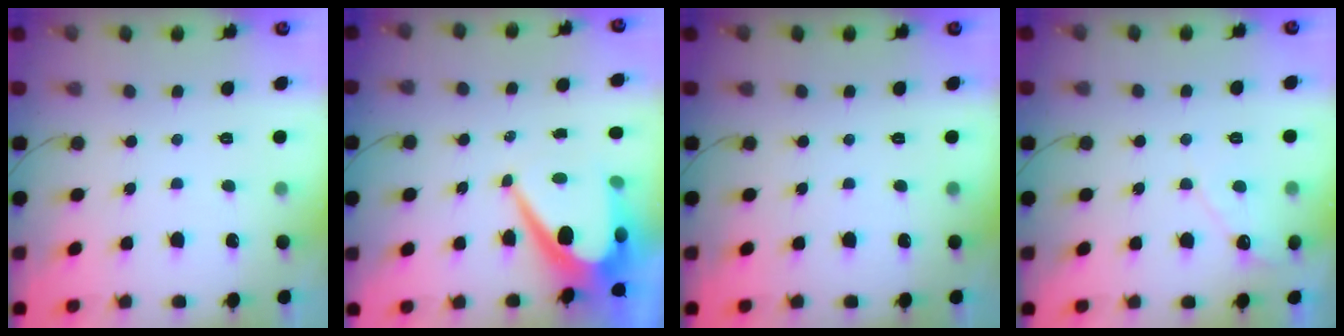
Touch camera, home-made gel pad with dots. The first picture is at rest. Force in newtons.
{"total": 12.2, "press": 12.1, "slide": 0.9}
{"total": 0.0}
{"total": 5.2, "press": 5.2, "slide": 0.5}